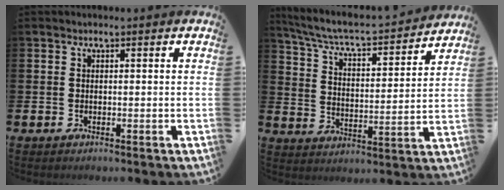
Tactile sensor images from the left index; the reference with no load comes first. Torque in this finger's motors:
{"motor_torque": [0.83, -1.30, 0.42, 0.15]}